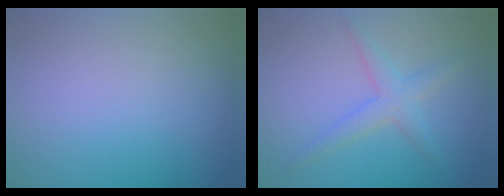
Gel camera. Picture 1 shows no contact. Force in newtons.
{"total": 2.6, "press": 2.6, "slide": 0.1}